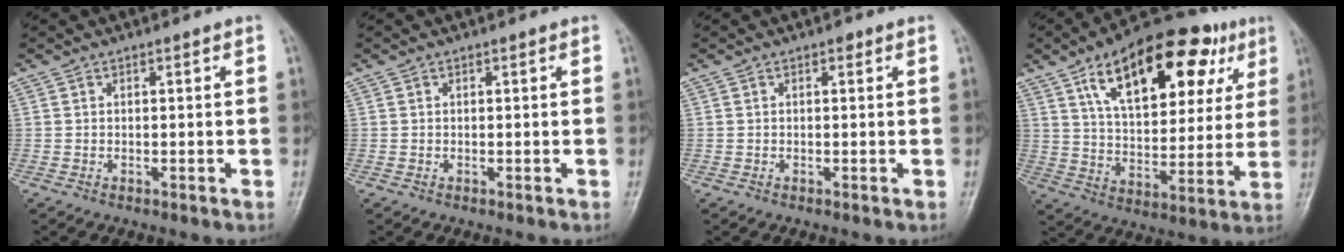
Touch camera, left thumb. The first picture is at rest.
{"total": 0.0}
{"total": 0.8, "force": [0.4, 0.5, 0.5], "torque": [-0.001, 0.000, 0.002]}
{"total": 24.6, "force": [11.4, 12.0, 18.2], "torque": [-0.233, -0.007, 0.182]}